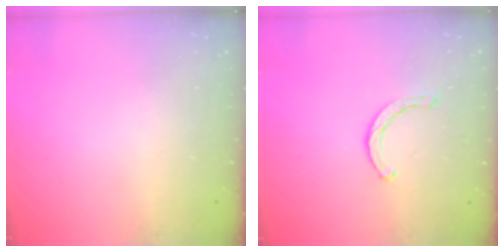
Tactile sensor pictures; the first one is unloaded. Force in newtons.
{"total": 2.1, "press": 2.1, "slide": 0.1}